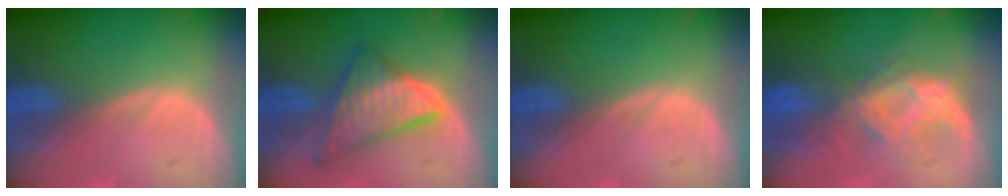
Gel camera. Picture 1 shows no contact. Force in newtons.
{"total": 8.7, "press": 8.7, "slide": 0.7}
{"total": 0.0}
{"total": 7.4, "press": 7.4, "slide": 0.2}